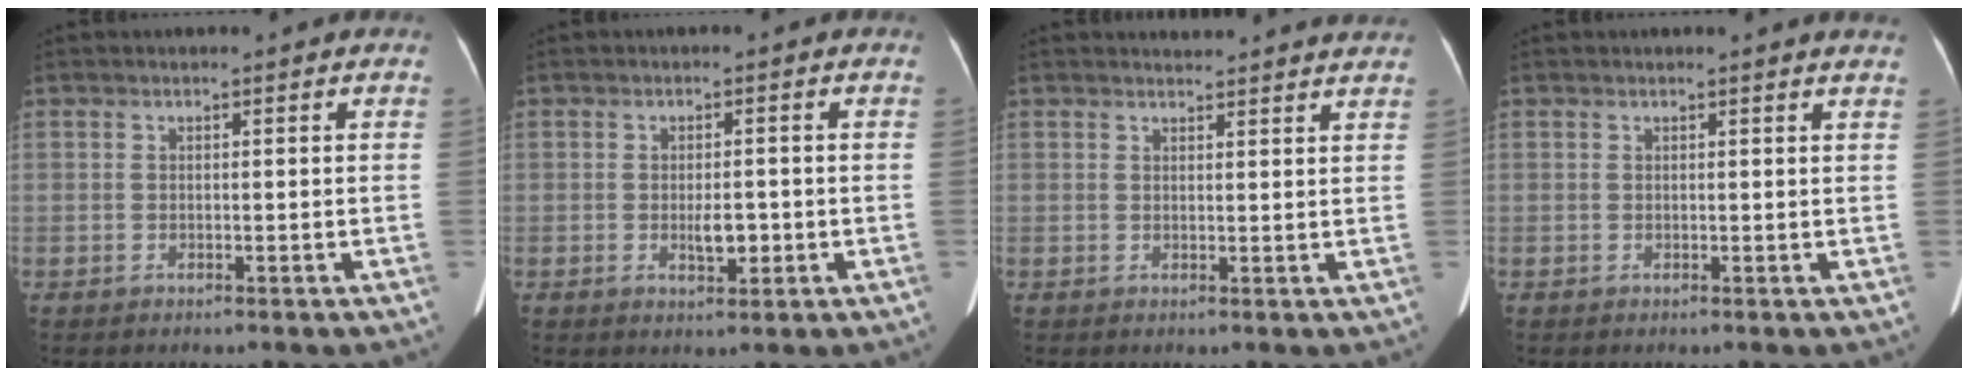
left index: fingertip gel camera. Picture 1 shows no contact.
{"total": 3.0, "force": [-0.7, 1.2, 2.7], "torque": [-0.048, -0.001, -0.006]}
{"total": 7.3, "force": [7.3, 0.1, 1.0], "torque": [-0.008, 0.003, 0.069]}
{"total": 2.0, "force": [1.9, -0.3, 0.5], "torque": [-0.015, -0.007, 0.010]}